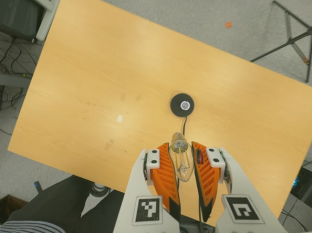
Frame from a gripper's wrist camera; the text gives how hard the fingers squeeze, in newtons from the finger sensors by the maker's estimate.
{"total": 21.1, "left": 25.6, "right": 16.6}